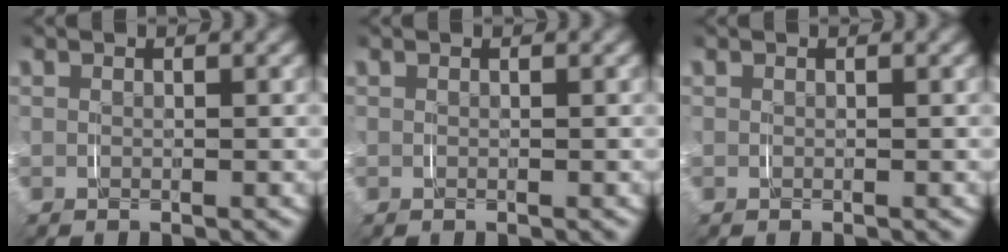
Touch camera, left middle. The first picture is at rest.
{"total": 0.0}
{"total": 0.0}